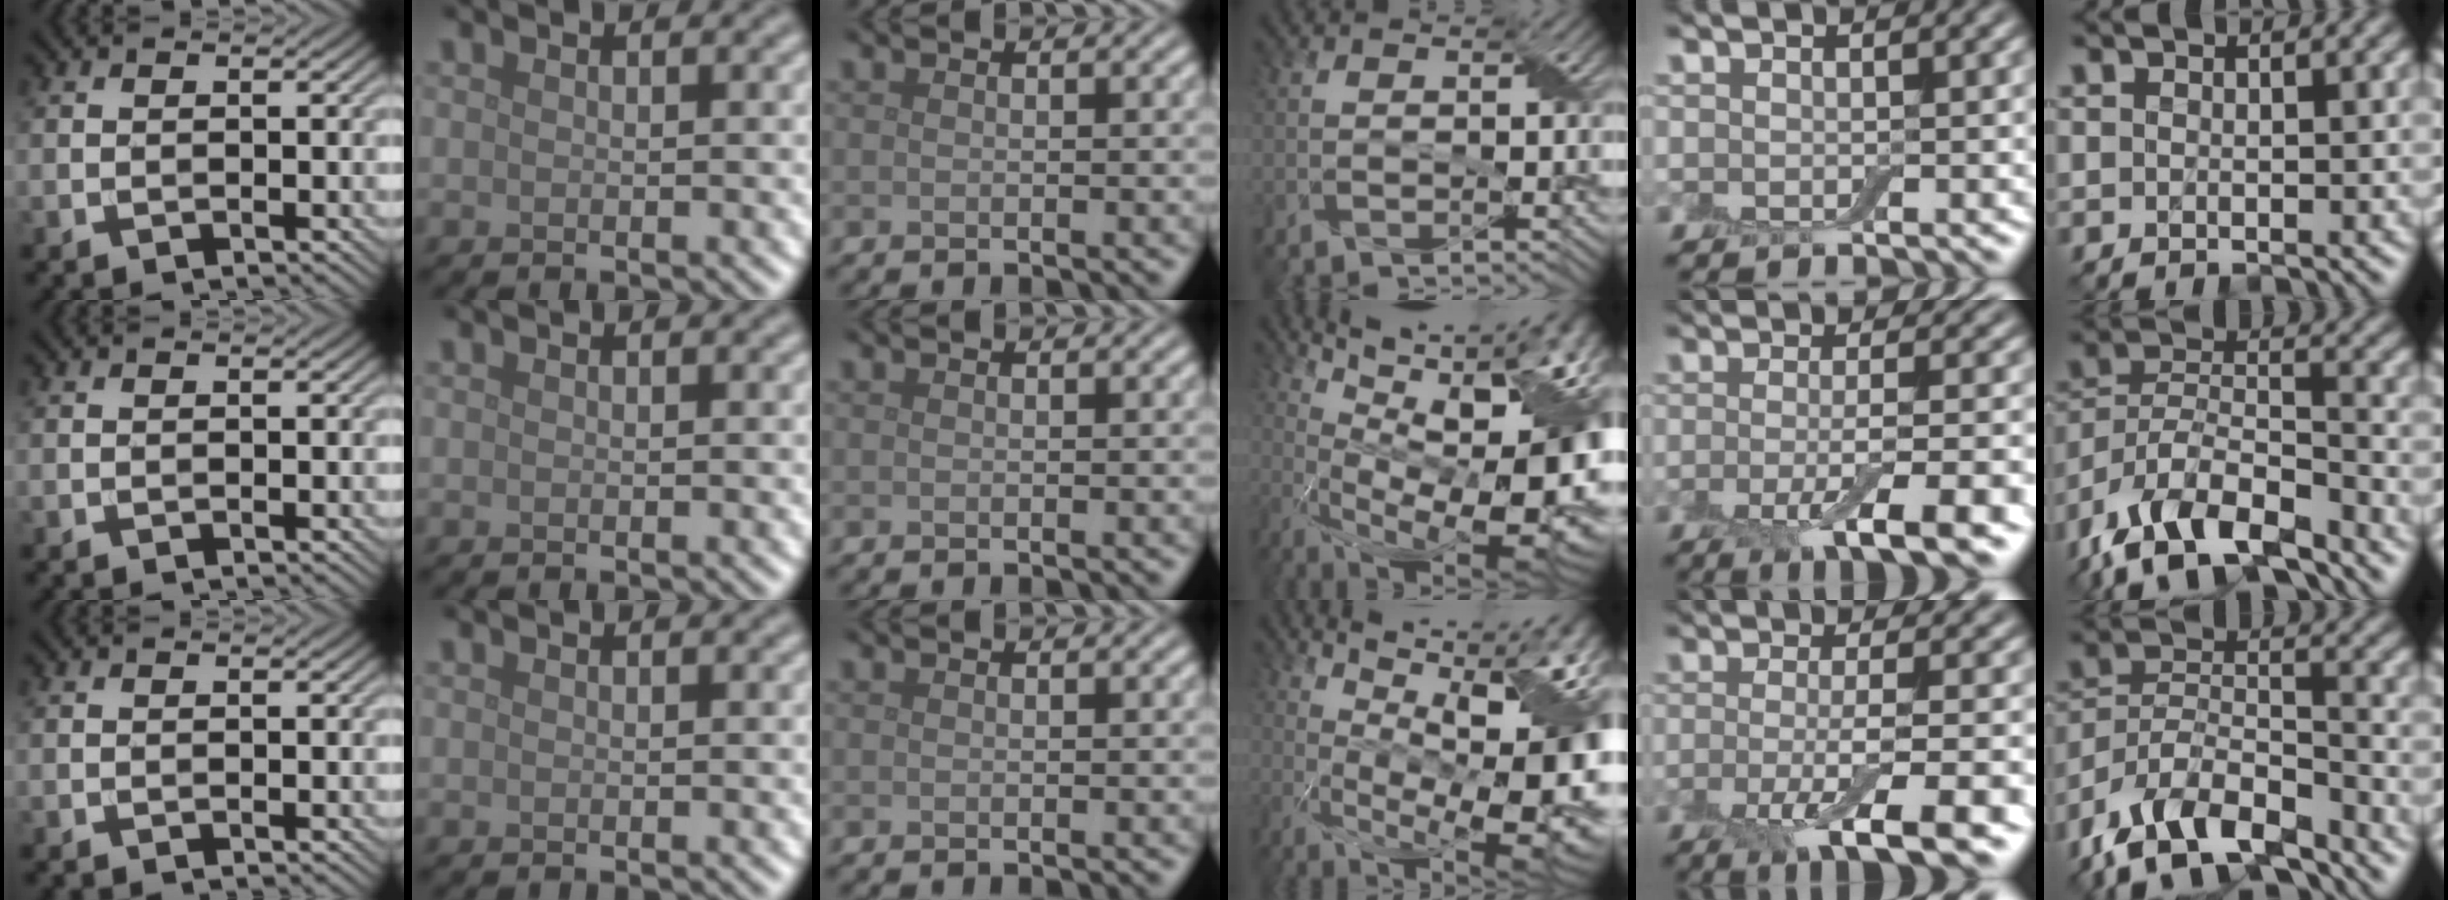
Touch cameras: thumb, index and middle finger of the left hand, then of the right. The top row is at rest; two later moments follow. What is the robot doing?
{"motion": "wrap", "object": "adhesive wrap"}